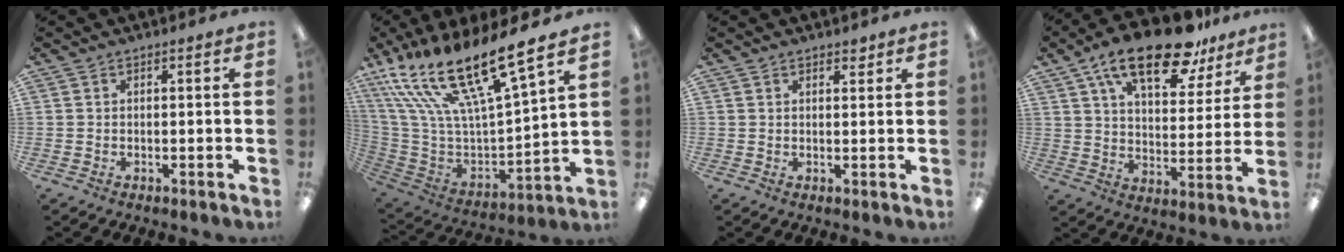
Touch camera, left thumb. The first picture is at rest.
{"total": 23.2, "force": [18.0, 4.7, 13.9], "torque": [-0.254, -0.126, 0.300]}
{"total": 1.8, "force": [1.5, 0.8, 0.6], "torque": [0.004, -0.006, 0.024]}
{"total": 20.0, "force": [13.6, 7.9, 12.4], "torque": [-0.199, -0.070, 0.228]}